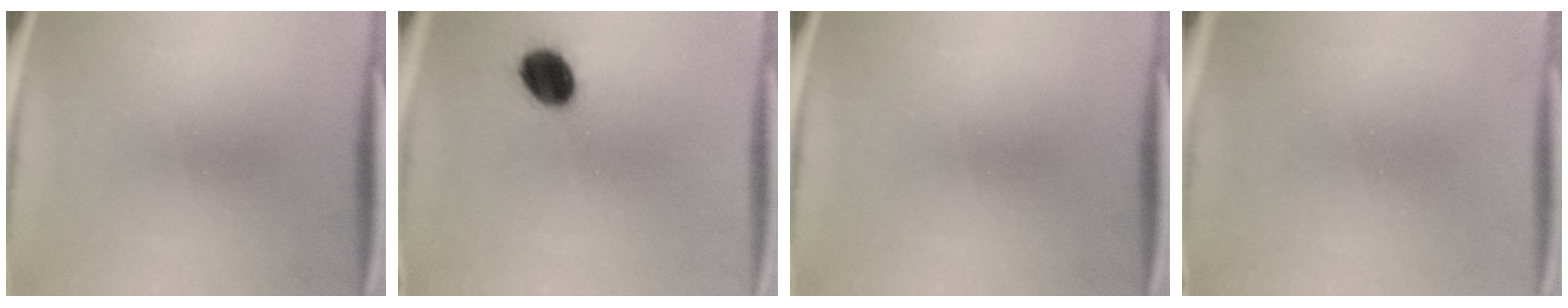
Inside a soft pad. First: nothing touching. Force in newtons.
{"total": 9.3}
{"total": 0.0}
{"total": 1.1}